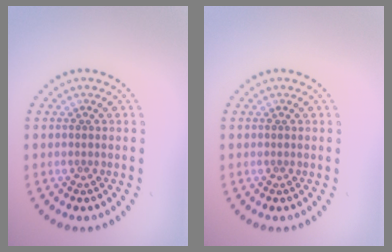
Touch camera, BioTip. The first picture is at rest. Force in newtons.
{"total": 0.0}